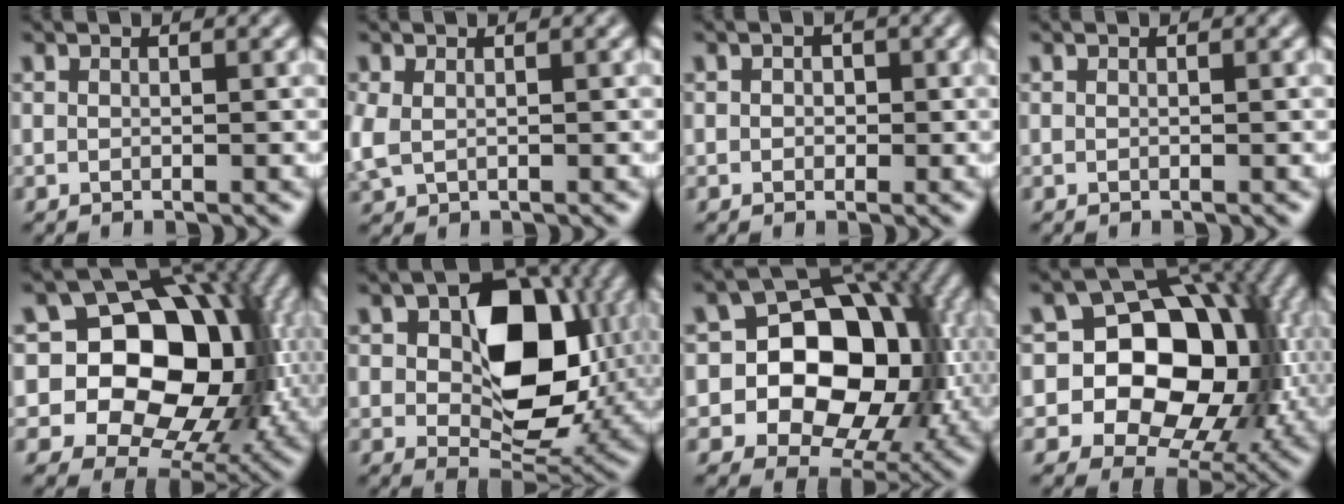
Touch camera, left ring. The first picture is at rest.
{"total": 2.2, "force": [-0.5, 1.7, 1.4], "torque": [-0.050, -0.001, 0.004]}
{"total": 1.0, "force": [-0.3, 0.8, 0.4], "torque": [-0.007, 0.015, -0.005]}
{"total": 0.0}
{"total": 15.6, "force": [0.7, 12.1, 9.8], "torque": [-0.114, 0.014, 0.006]}
{"total": 11.5, "force": [1.7, 7.1, 8.9], "torque": [-0.137, 0.001, 0.043]}
{"total": 12.7, "force": [-1.1, 9.5, 8.3], "torque": [-0.092, 0.011, -0.028]}
{"total": 13.8, "force": [-0.5, 10.7, 8.8], "torque": [-0.097, 0.011, -0.018]}